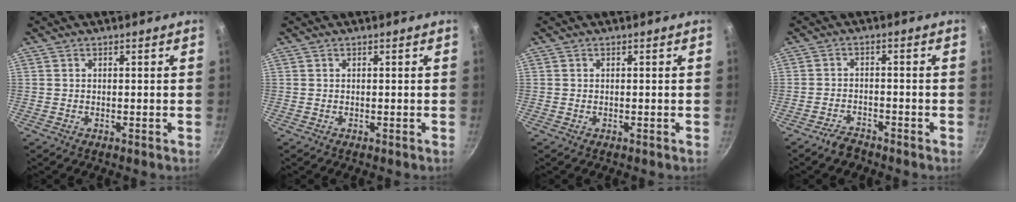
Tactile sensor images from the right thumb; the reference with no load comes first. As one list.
[{"total": 0.0}, {"total": 0.0}, {"total": 3.3, "force": [-2.9, 1.2, 1.1], "torque": [-0.018, 0.027, -0.052]}]